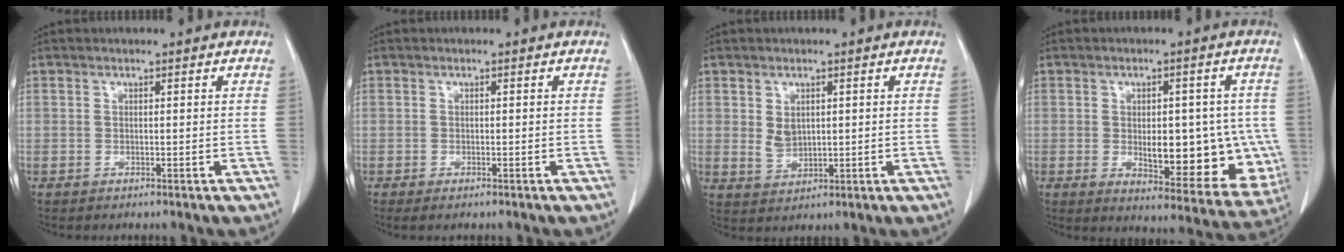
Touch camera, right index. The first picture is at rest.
{"total": 1.2, "force": [-0.9, 0.2, 0.9], "torque": [-0.014, -0.004, -0.012]}
{"total": 3.1, "force": [0.8, 2.2, 2.0], "torque": [-0.039, -0.002, 0.024]}
{"total": 14.3, "force": [-1.5, 6.9, 12.5], "torque": [-0.148, 0.003, 0.002]}